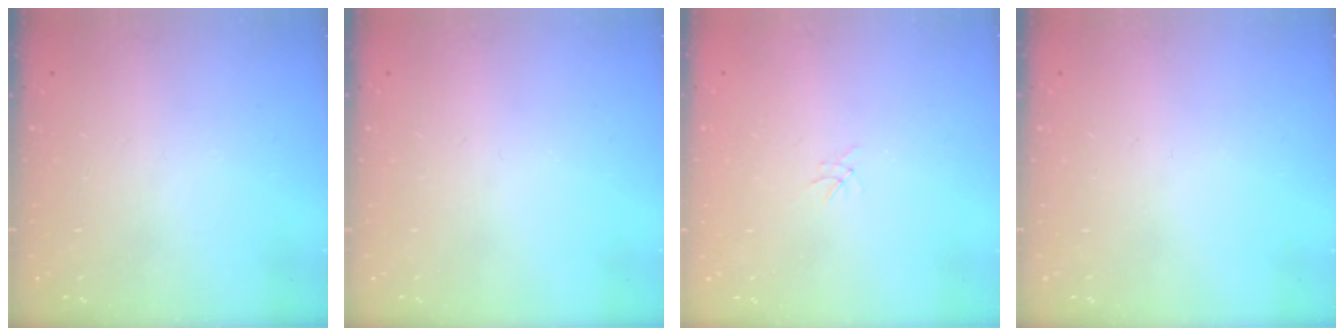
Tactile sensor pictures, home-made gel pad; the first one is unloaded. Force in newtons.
{"total": 0.0}
{"total": 0.0}
{"total": 0.0}